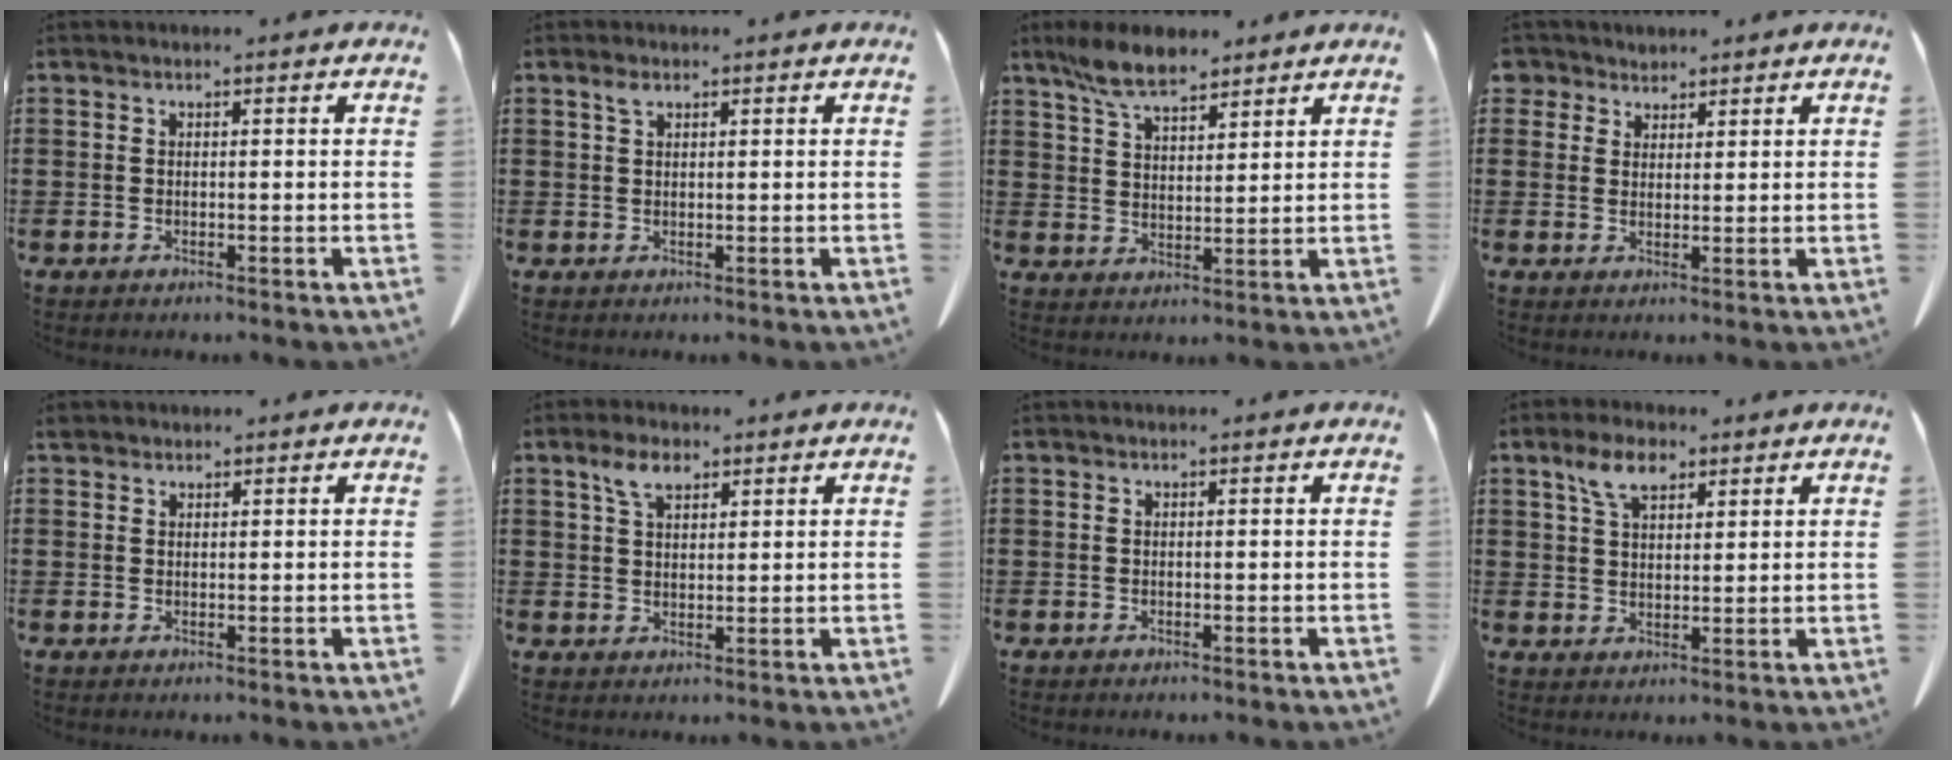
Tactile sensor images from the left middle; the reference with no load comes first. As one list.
[{"total": 1.5, "force": [0.8, 0.6, 1.1], "torque": [-0.027, 0.001, 0.015]}, {"total": 7.4, "force": [5.9, 2.3, 3.8], "torque": [-0.091, -0.006, 0.112]}, {"total": 3.1, "force": [2.6, 1.8, 0.1], "torque": [-0.015, 0.006, 0.050]}, {"total": 1.3, "force": [1.1, 0.5, 0.2], "torque": [-0.008, 0.001, 0.023]}, {"total": 4.3, "force": [2.7, 2.0, 2.8], "torque": [-0.063, 0.006, 0.049]}, {"total": 0.0}, {"total": 5.9, "force": [3.5, 2.8, 3.8], "torque": [-0.086, 0.010, 0.064]}]